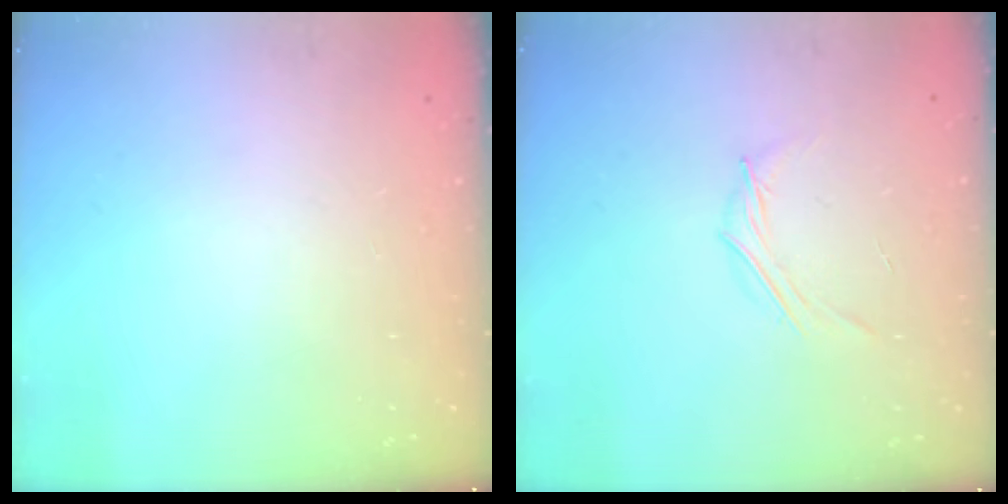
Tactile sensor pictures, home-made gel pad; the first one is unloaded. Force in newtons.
{"total": 3.5, "press": 3.3, "slide": 1.0}